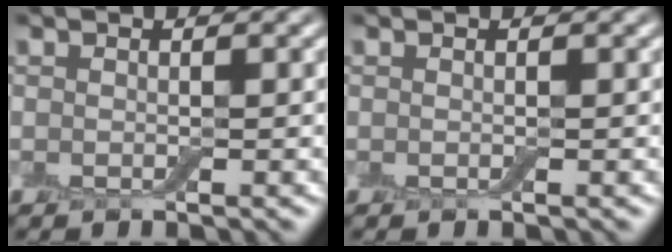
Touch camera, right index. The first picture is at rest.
{"total": 0.0}